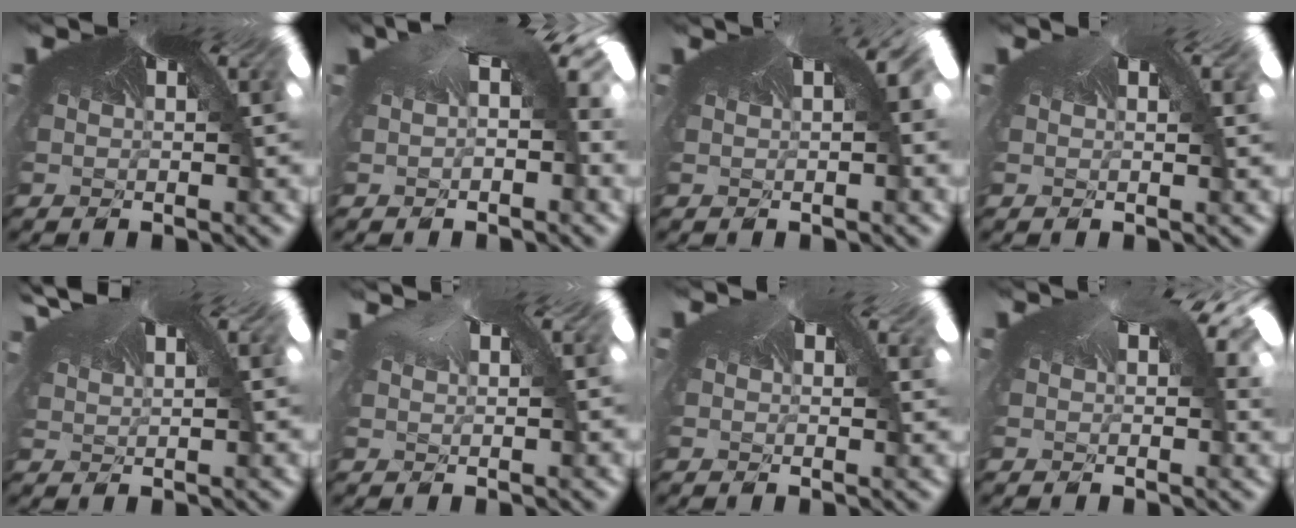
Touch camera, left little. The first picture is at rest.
{"total": 1.7, "force": [-0.9, 1.1, 0.9], "torque": [-0.037, 0.005, -0.008]}
{"total": 0.9, "force": [-0.2, 0.8, -0.3], "torque": [0.000, 0.016, -0.002]}
{"total": 0.6, "force": [0.1, -0.1, -0.6], "torque": [0.005, 0.006, -0.006]}
{"total": 2.0, "force": [1.8, 0.6, 0.8], "torque": [-0.045, 0.021, 0.027]}
{"total": 0.8, "force": [0.7, 0.2, -0.2], "torque": [-0.010, 0.011, 0.010]}
{"total": 0.9, "force": [0.5, -0.2, -0.8], "torque": [-0.002, 0.005, 0.001]}
{"total": 1.2, "force": [0.3, 0.5, -1.0], "torque": [-0.010, 0.017, 0.000]}